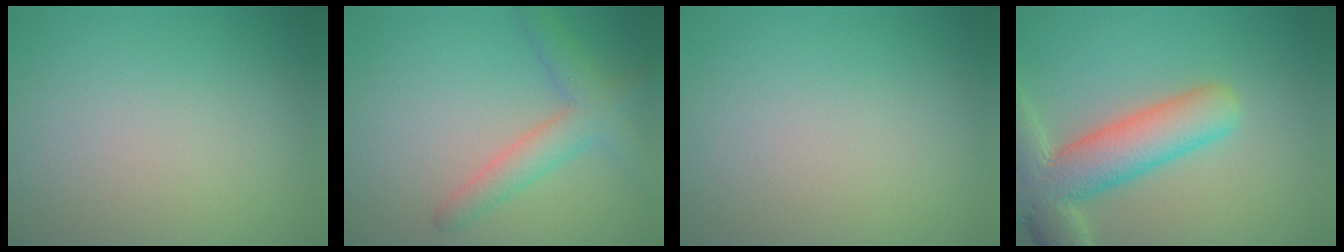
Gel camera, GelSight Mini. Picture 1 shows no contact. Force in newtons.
{"total": 3.9, "press": 3.9, "slide": 0.2}
{"total": 0.0}
{"total": 8.5, "press": 8.5, "slide": 0.9}